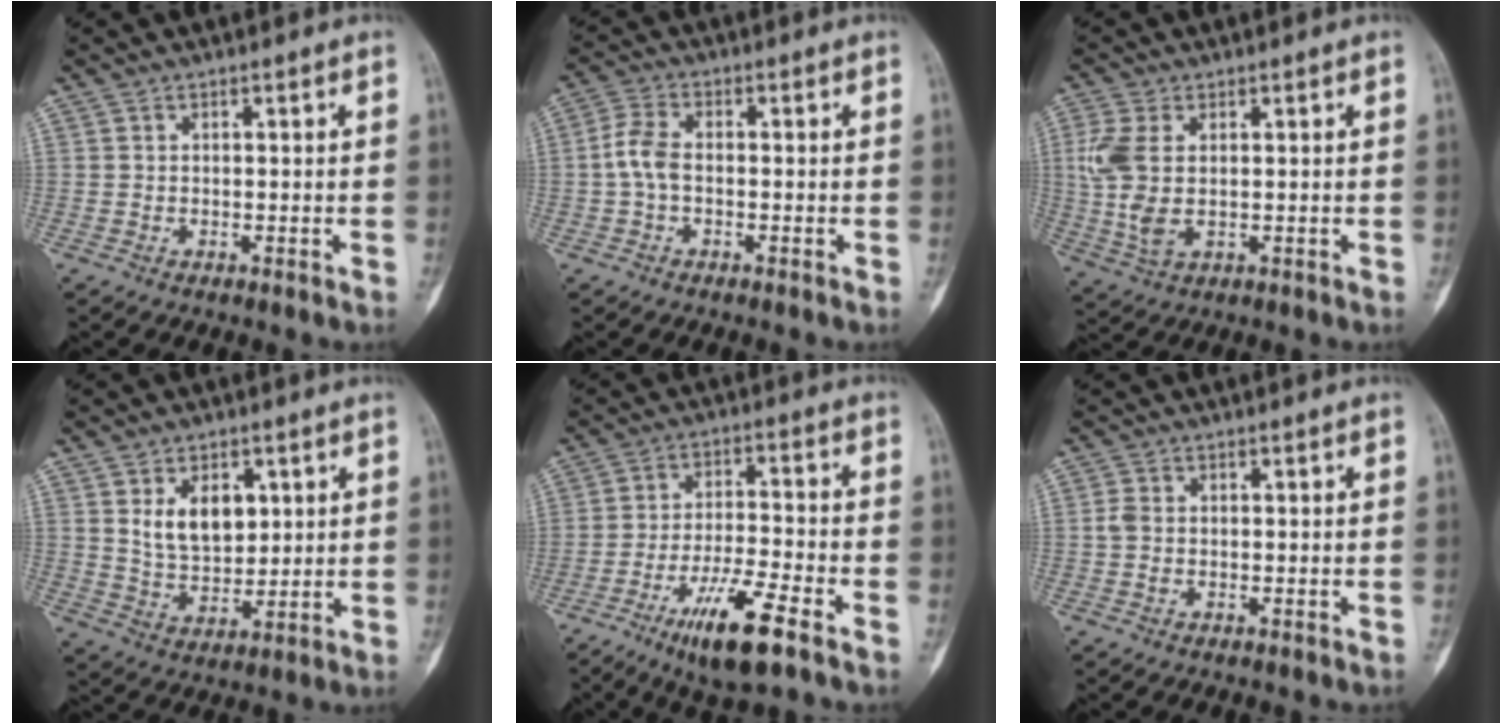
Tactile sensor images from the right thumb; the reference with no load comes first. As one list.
[{"total": 4.6, "force": [-0.8, 2.5, 3.8], "torque": [-0.081, 0.014, -0.023]}, {"total": 8.2, "force": [0.9, 4.6, 6.8], "torque": [-0.171, -0.003, 0.025]}, {"total": 8.9, "force": [2.9, 5.7, 6.2], "torque": [-0.076, -0.022, 0.060]}, {"total": 12.0, "force": [-6.9, 2.1, 9.5], "torque": [-0.179, 0.021, -0.119]}, {"total": 1.9, "force": [-0.3, 1.3, 1.3], "torque": [-0.031, 0.005, -0.008]}]